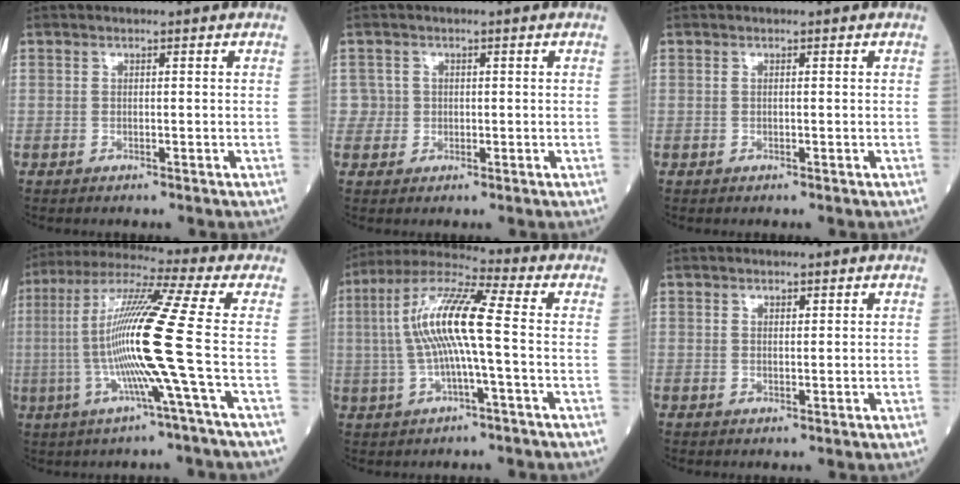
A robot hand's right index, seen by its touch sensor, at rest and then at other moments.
{"total": 2.0, "force": [0.2, 2.0, -0.3], "torque": [0.021, 0.007, 0.001]}
{"total": 0.0}
{"total": 15.1, "force": [-2.2, -2.6, 14.8], "torque": [-0.290, -0.004, -0.052]}
{"total": 11.9, "force": [0.1, 0.7, 11.8], "torque": [-0.238, 0.021, -0.004]}
{"total": 1.0, "force": [0.8, 0.3, 0.5], "torque": [-0.010, -0.001, 0.014]}